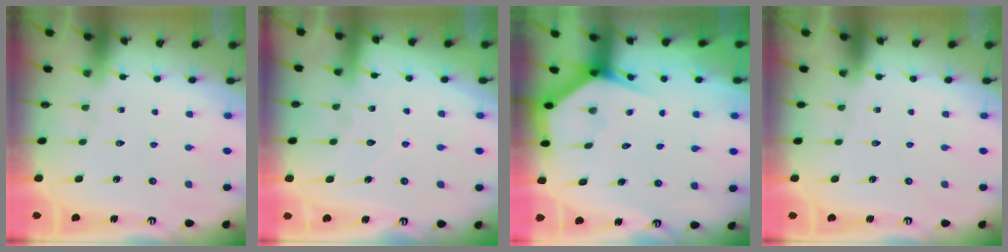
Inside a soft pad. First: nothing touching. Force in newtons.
{"total": 6.4, "press": 6.4, "slide": 0.7}
{"total": 3.5, "press": 3.5, "slide": 0.3}
{"total": 0.0}